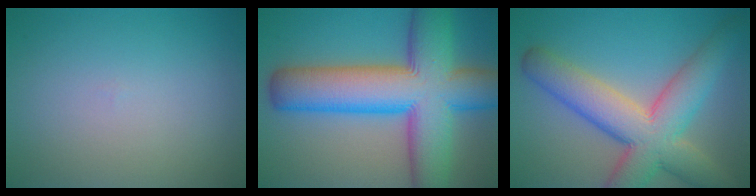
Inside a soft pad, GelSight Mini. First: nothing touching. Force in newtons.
{"total": 14.5, "press": 14.5, "slide": 0.4}
{"total": 9.6, "press": 9.6, "slide": 0.8}